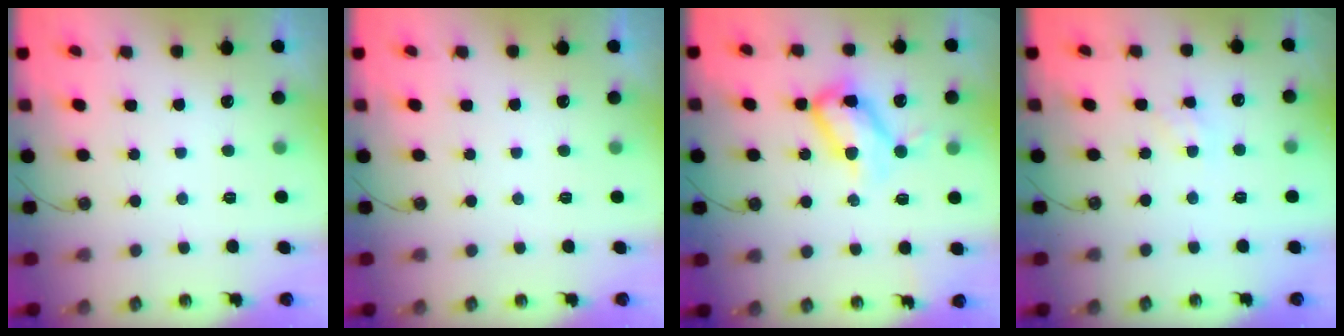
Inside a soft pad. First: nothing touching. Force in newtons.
{"total": 0.0}
{"total": 12.1, "press": 12.1, "slide": 1.2}
{"total": 1.9, "press": 1.9, "slide": 0.2}